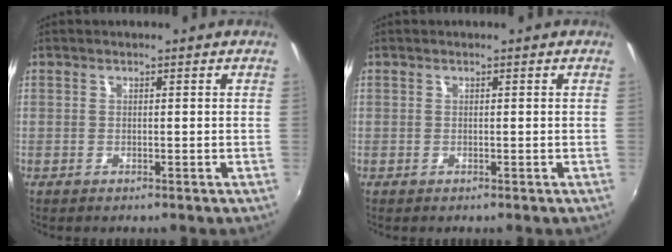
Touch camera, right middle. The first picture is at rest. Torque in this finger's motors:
{"motor_torque": [0.03, -0.09, 0.01, 0.00]}